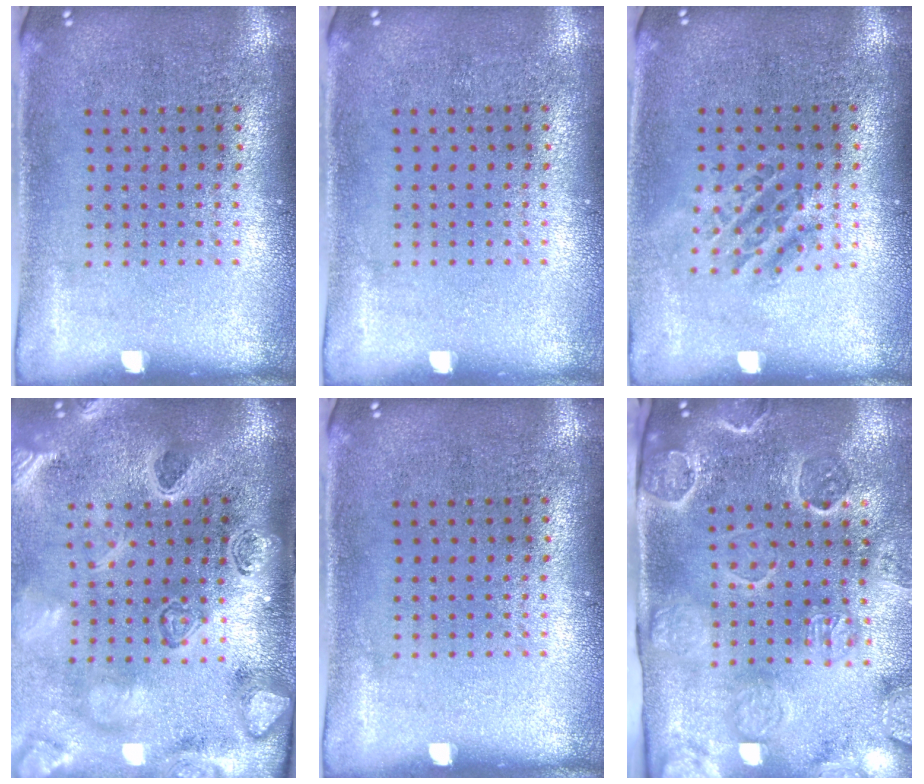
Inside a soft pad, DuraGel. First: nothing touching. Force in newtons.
{"total": 0.0}
{"total": 1.2, "press": 1.0, "slide": 0.5}
{"total": 4.3, "press": 3.3, "slide": 2.8}
{"total": 0.0}
{"total": 3.2, "press": 3.2, "slide": 0.5}